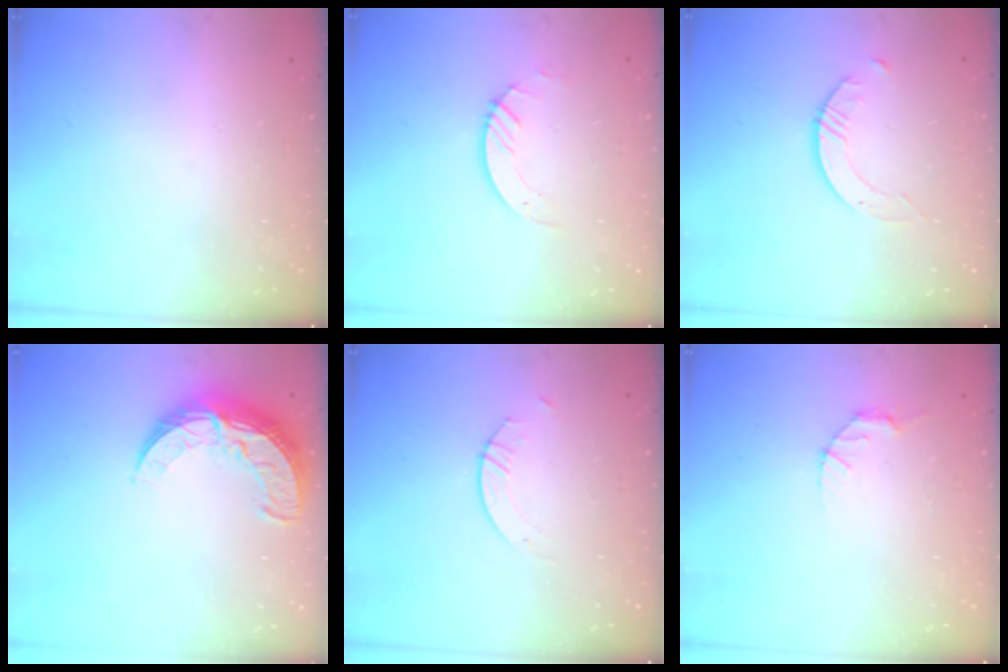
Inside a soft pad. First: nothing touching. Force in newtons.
{"total": 3.7, "press": 3.7, "slide": 0.4}
{"total": 2.6, "press": 2.6, "slide": 0.3}
{"total": 11.4, "press": 11.3, "slide": 0.8}
{"total": 2.6, "press": 2.6, "slide": 0.2}
{"total": 2.8, "press": 2.8, "slide": 0.4}